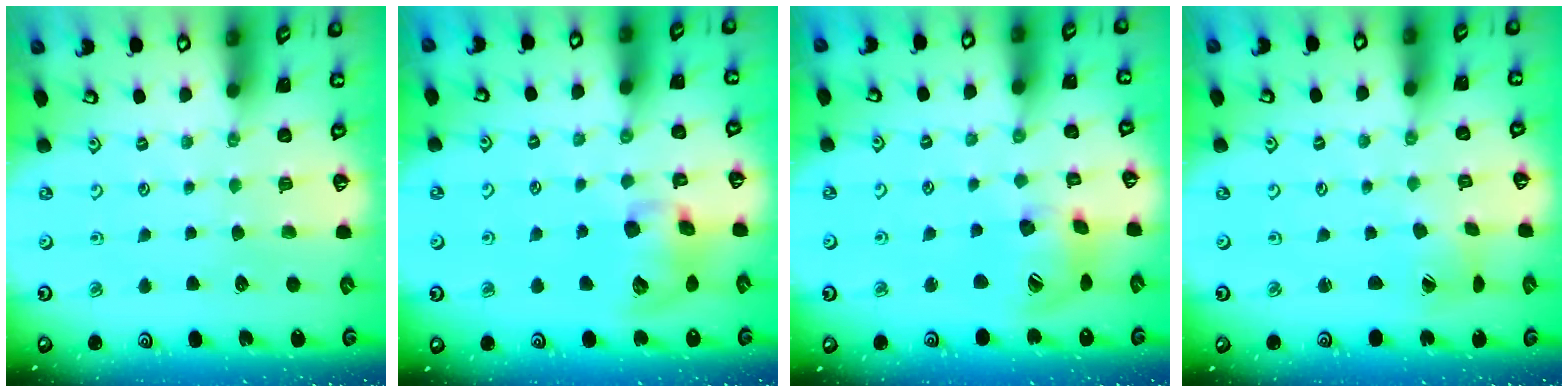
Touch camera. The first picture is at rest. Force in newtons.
{"total": 11.1, "press": 10.9, "slide": 1.9}
{"total": 16.3, "press": 16.2, "slide": 2.2}
{"total": 2.2, "press": 2.2, "slide": 0.3}